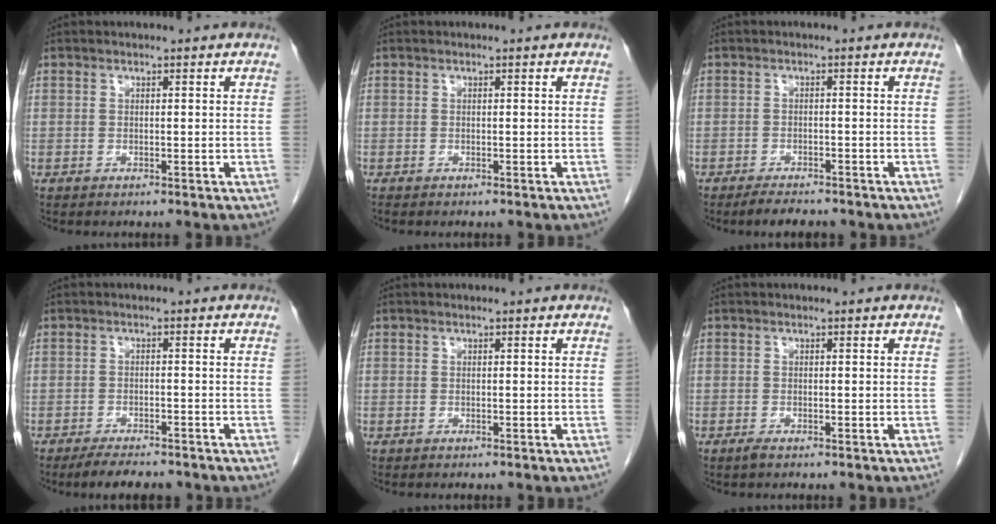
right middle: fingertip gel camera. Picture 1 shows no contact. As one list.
[{"total": 0.0}, {"total": 3.8, "force": [-3.3, 1.0, 1.6], "torque": [-0.029, -0.006, -0.051]}, {"total": 5.7, "force": [-4.9, 1.4, 2.5], "torque": [-0.038, -0.009, -0.075]}, {"total": 0.0}, {"total": 0.8, "force": [-0.6, 0.1, 0.5], "torque": [-0.013, -0.002, -0.010]}]